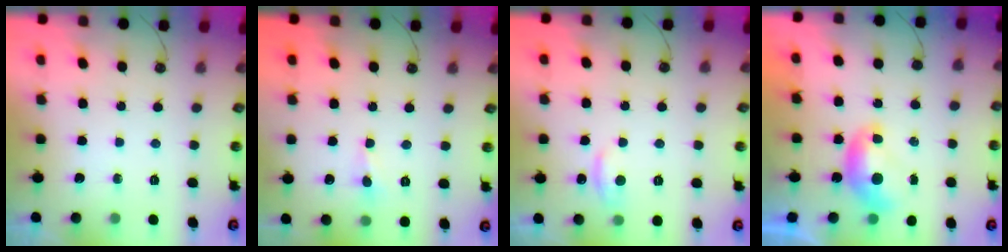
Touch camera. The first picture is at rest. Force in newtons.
{"total": 1.3, "press": 1.1, "slide": 0.5}
{"total": 1.7, "press": 1.6, "slide": 0.7}
{"total": 0.0}